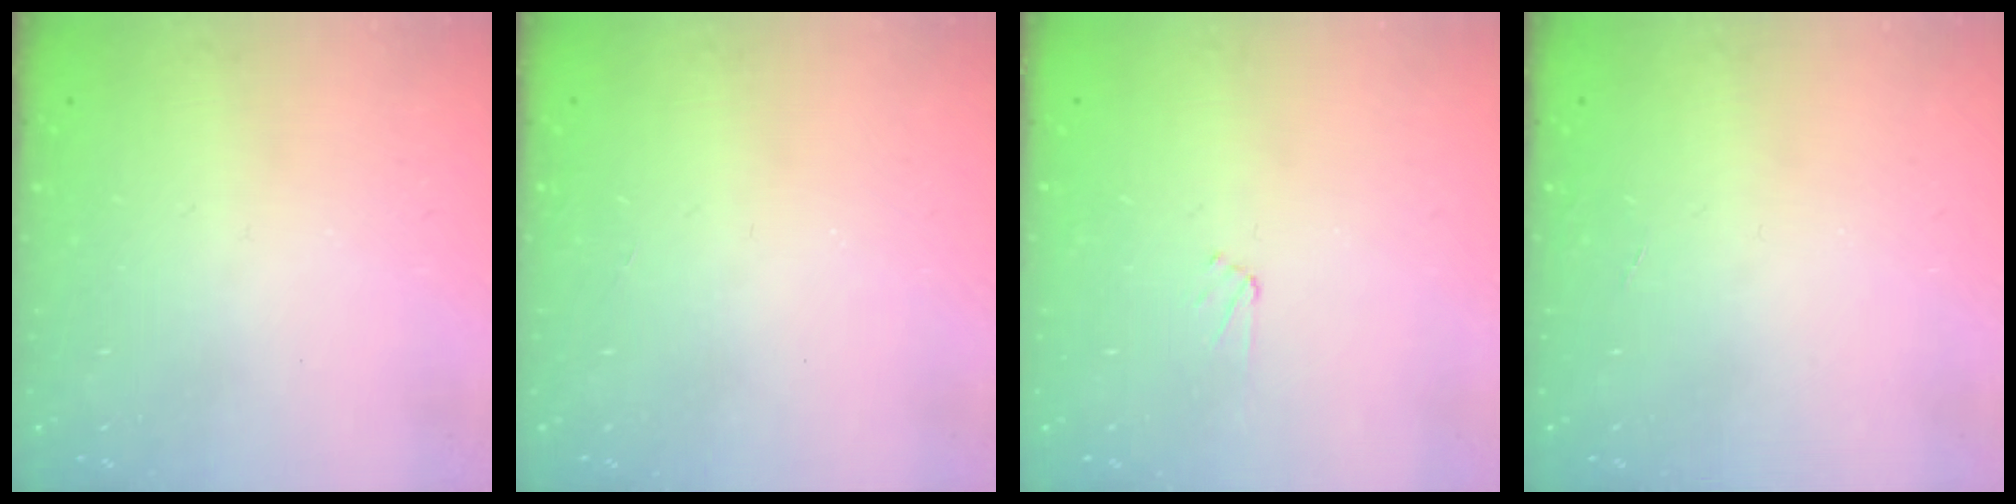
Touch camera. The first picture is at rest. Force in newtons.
{"total": 0.0}
{"total": 2.7, "press": 2.6, "slide": 0.4}
{"total": 0.0}